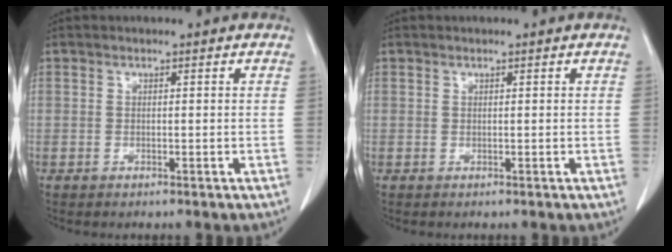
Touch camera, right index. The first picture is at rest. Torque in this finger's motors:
{"motor_torque": [-0.07, 0.07, -0.01, -0.01]}